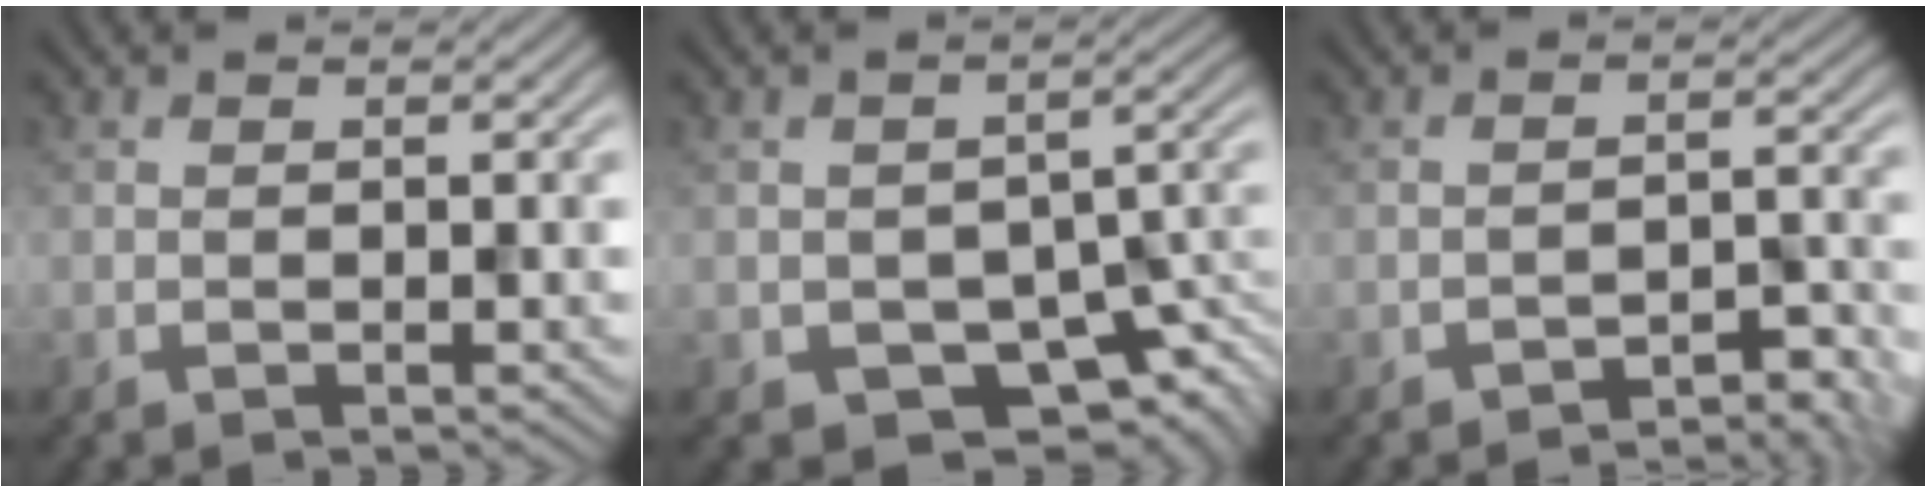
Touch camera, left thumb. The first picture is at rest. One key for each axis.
{"total": 6.9, "fx": -3.9, "fy": 4.3, "fz": 3.9, "tx": -0.055, "ty": -0.029, "tz": -0.046}
{"total": 3.5, "fx": -3.5, "fy": 0.2, "fz": 0.4, "tx": -0.001, "ty": 0.014, "tz": -0.046}